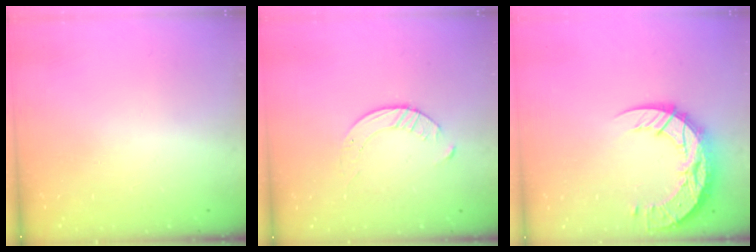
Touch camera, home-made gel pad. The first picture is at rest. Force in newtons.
{"total": 4.6, "press": 4.5, "slide": 0.6}
{"total": 14.5, "press": 14.5, "slide": 1.3}